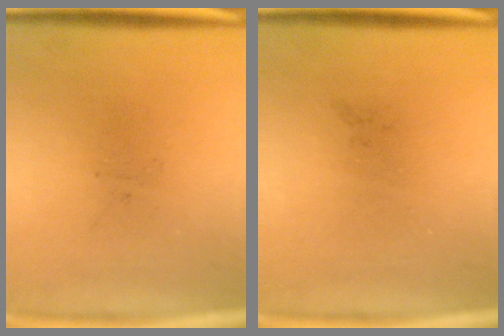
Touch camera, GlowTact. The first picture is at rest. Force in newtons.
{"total": 0.0}